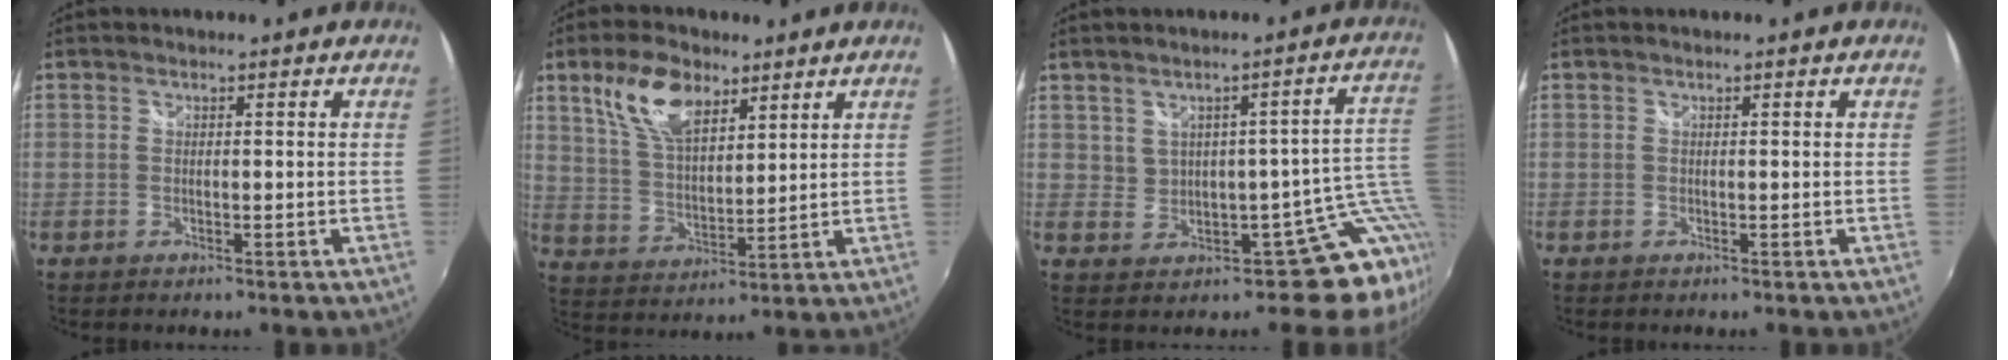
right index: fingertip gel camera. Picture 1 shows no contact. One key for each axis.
{"total": 11.4, "fx": 6.6, "fy": 5.5, "fz": 7.5, "tx": -0.143, "ty": 0.018, "tz": 0.133}
{"total": 8.5, "fx": 1.2, "fy": 5.7, "fz": 6.2, "tx": -0.047, "ty": 0.025, "tz": 0.047}
{"total": 0.0}